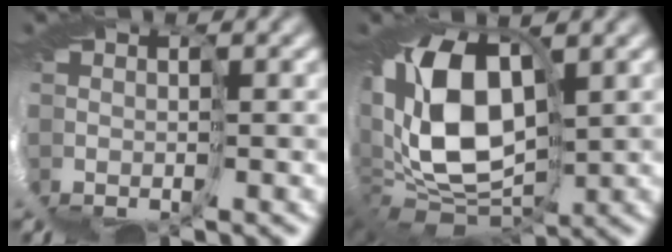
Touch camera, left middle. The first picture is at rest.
{"total": 11.1, "force": [1.9, 6.2, 9.0], "torque": [-0.181, -0.007, 0.028]}